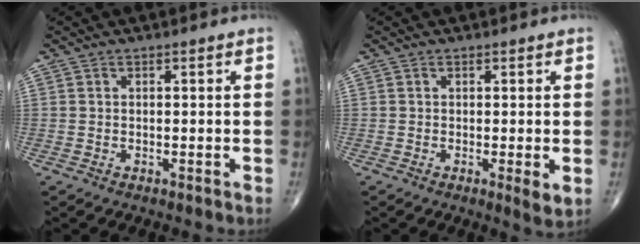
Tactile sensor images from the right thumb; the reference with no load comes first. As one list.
[{"total": 2.9, "force": [-0.4, 0.5, 2.8], "torque": [-0.047, -0.012, -0.010]}]